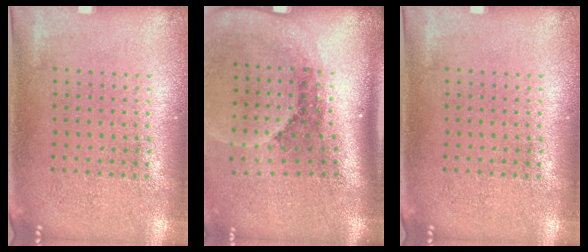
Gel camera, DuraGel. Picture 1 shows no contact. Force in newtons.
{"total": 2.8, "press": 1.8, "slide": 2.1}
{"total": 0.0}